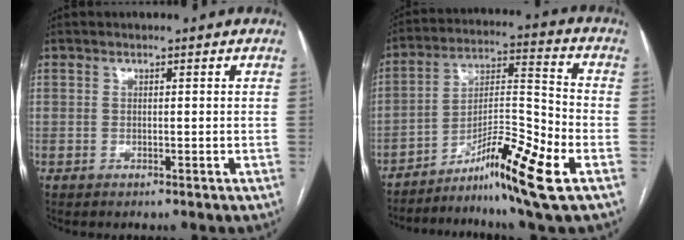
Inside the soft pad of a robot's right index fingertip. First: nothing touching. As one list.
[{"total": 14.5, "force": [-8.1, 0.3, 12.0], "torque": [-0.216, -0.006, -0.134]}]